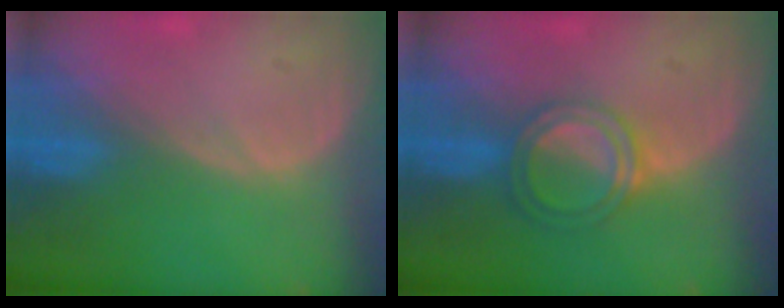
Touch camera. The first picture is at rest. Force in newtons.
{"total": 5.1, "press": 4.7, "slide": 2.1}